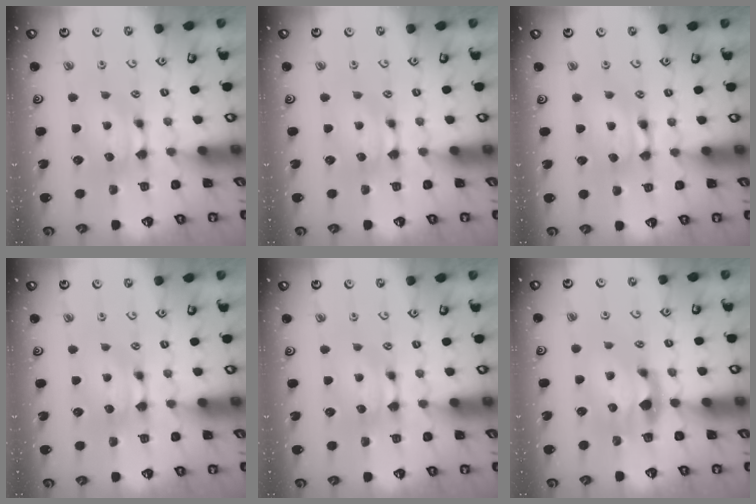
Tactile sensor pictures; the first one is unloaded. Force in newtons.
{"total": 0.0}
{"total": 2.2, "press": 2.2, "slide": 0.1}
{"total": 0.0}
{"total": 0.0}
{"total": 2.9, "press": 2.6, "slide": 1.3}